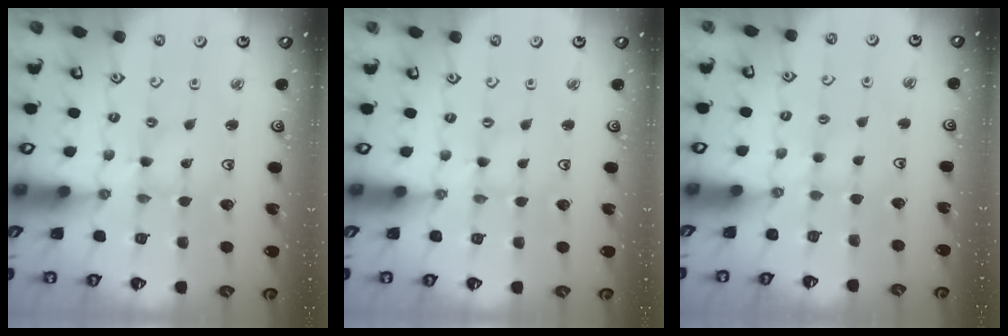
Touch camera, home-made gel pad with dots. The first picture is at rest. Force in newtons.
{"total": 0.0}
{"total": 2.8, "press": 2.7, "slide": 0.5}